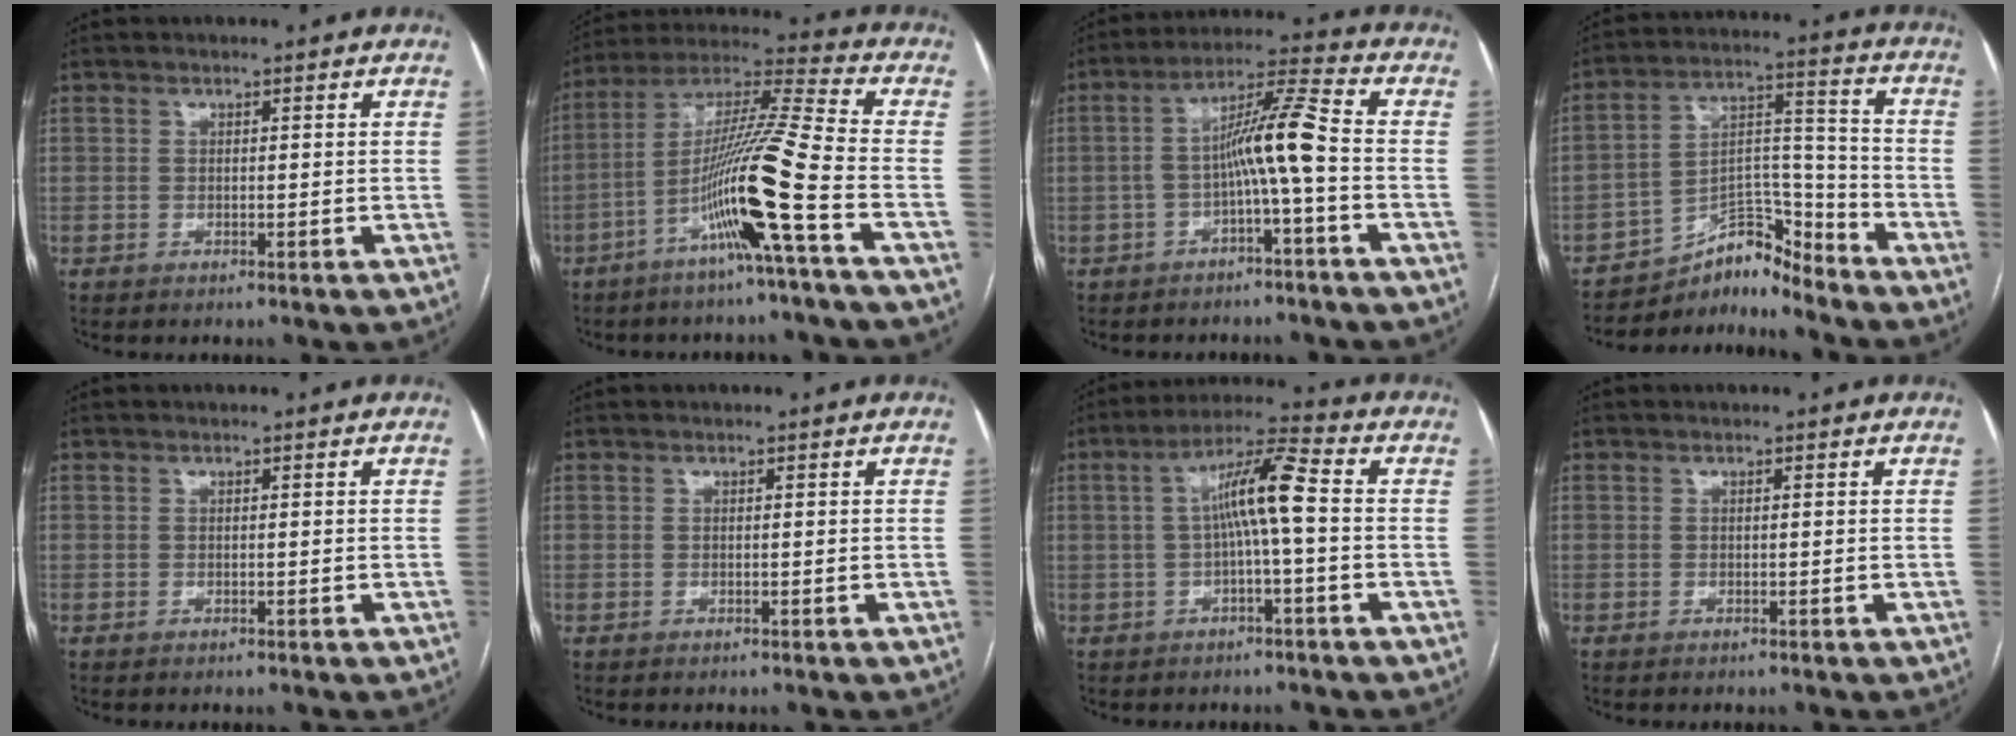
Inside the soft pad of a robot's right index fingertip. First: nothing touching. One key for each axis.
{"total": 15.0, "fx": -6.0, "fy": -2.0, "fz": 13.6, "tx": -0.256, "ty": -0.002, "tz": -0.116}
{"total": 8.2, "fx": -1.9, "fy": -0.5, "fz": 8.0, "tx": -0.138, "ty": 0.026, "tz": -0.034}
{"total": 8.2, "fx": -8.0, "fy": 1.8, "fz": 0.9, "tx": -0.007, "ty": 0.060, "tz": -0.139}
{"total": 0.0}
{"total": 0.0}
{"total": 8.1, "fx": 0.0, "fy": 0.4, "fz": 8.0, "tx": -0.144, "ty": 0.025, "tz": -0.003}
{"total": 0.0}